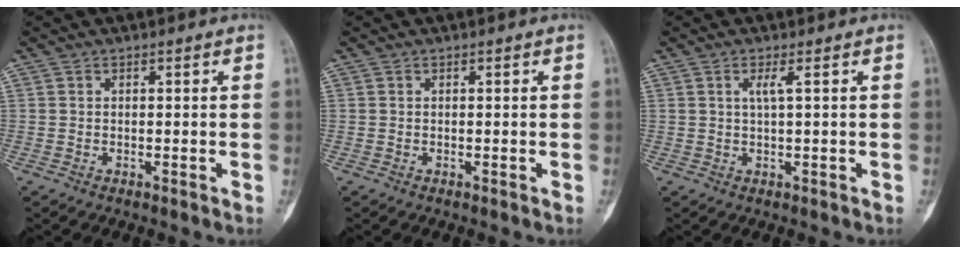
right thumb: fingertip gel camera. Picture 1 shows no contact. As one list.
[{"total": 0.0}, {"total": 1.9, "force": [0.6, -0.1, 1.8], "torque": [-0.044, 0.000, 0.013]}]